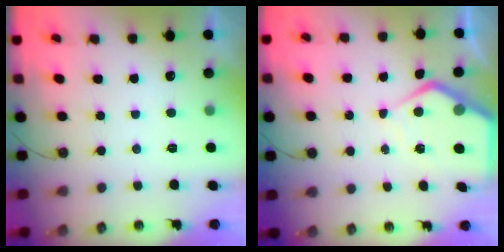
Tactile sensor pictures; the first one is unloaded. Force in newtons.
{"total": 7.1, "press": 7.1, "slide": 0.5}